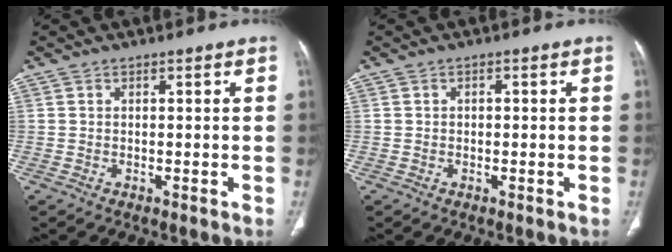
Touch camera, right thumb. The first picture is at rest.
{"total": 0.7, "force": [0.0, 0.5, 0.5], "torque": [-0.005, 0.001, -0.002]}